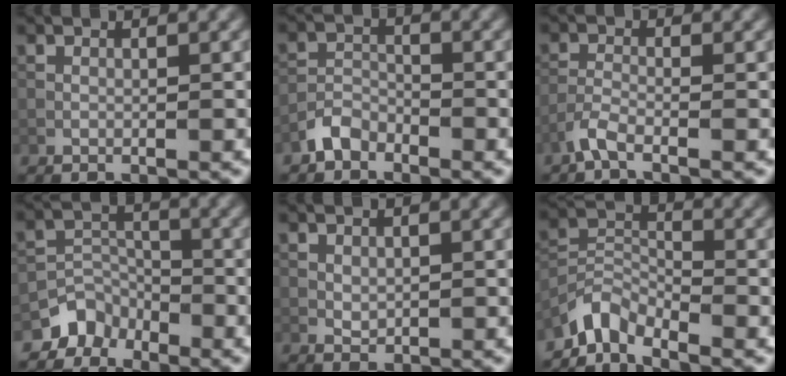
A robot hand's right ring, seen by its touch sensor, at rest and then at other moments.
{"total": 2.4, "force": [-1.9, 1.2, 0.7], "torque": [-0.009, 0.011, -0.042]}
{"total": 2.1, "force": [-1.6, 0.4, 1.3], "torque": [-0.031, -0.002, -0.044]}
{"total": 3.2, "force": [-2.6, 1.9, 0.3], "torque": [0.006, 0.006, -0.052]}
{"total": 0.8, "force": [0.2, 0.6, 0.5], "torque": [-0.011, -0.004, 0.009]}
{"total": 3.6, "force": [-3.3, 1.1, 1.0], "torque": [-0.017, 0.005, -0.079]}